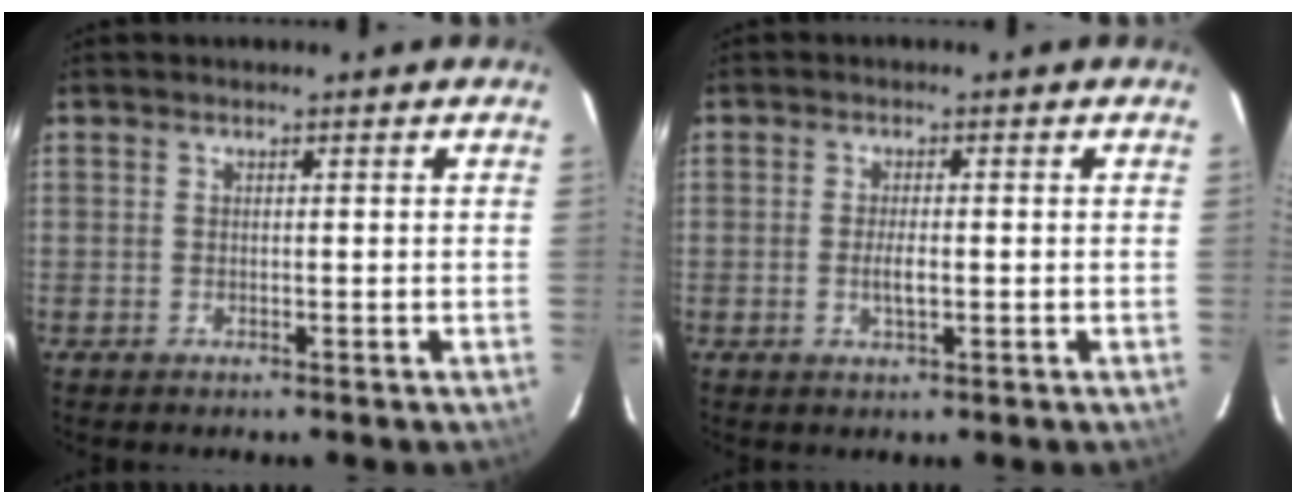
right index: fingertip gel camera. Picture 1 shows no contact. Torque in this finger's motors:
{"motor_torque": [0.72, -0.14, 0.33, 0.07]}